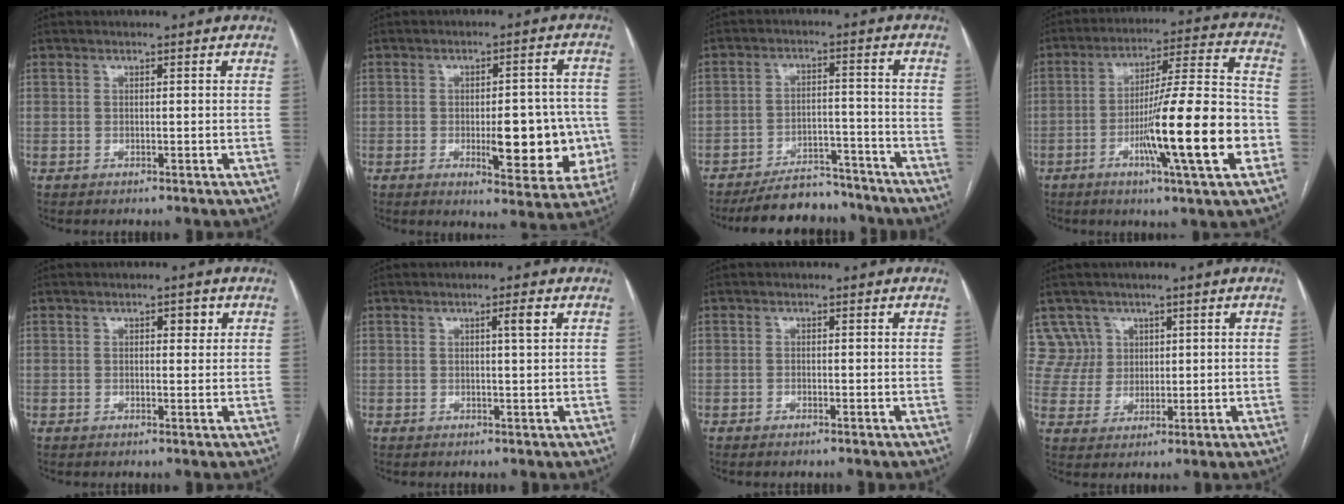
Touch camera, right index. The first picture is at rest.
{"total": 12.3, "force": [-2.6, 4.2, 11.2], "torque": [-0.128, 0.011, -0.023]}
{"total": 11.0, "force": [-10.0, 3.5, 2.7], "torque": [-0.031, 0.016, -0.150]}
{"total": 18.2, "force": [-5.7, 0.3, 17.3], "torque": [-0.277, -0.005, -0.091]}
{"total": 1.9, "force": [0.7, 0.8, 1.5], "torque": [-0.018, 0.001, 0.008]}
{"total": 1.9, "force": [0.7, -0.3, 1.8], "torque": [-0.028, 0.000, 0.011]}
{"total": 0.8, "force": [-0.6, 0.1, 0.5], "torque": [-0.011, -0.001, -0.008]}
{"total": 5.6, "force": [3.0, 4.6, -0.7], "torque": [0.025, 0.012, 0.062]}